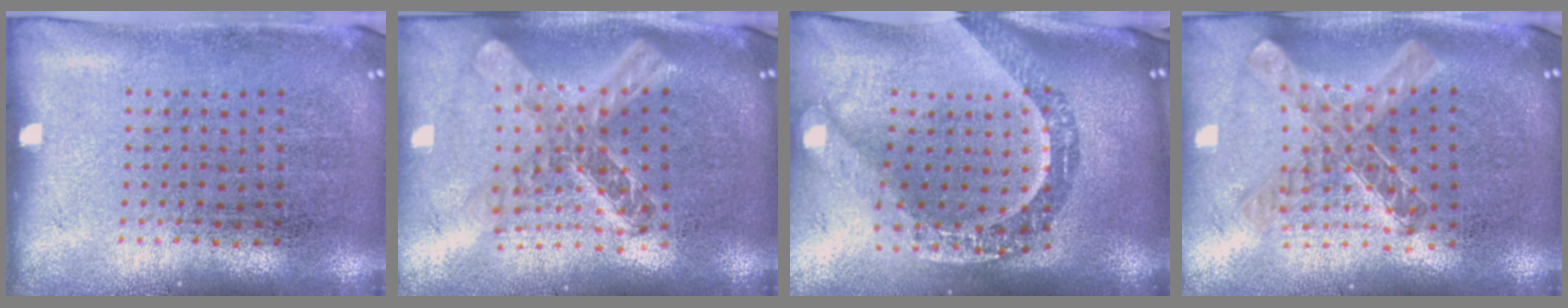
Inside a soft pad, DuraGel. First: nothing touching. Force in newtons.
{"total": 2.4, "press": 1.9, "slide": 1.4}
{"total": 3.3, "press": 2.4, "slide": 2.3}
{"total": 1.1, "press": 1.0, "slide": 0.3}